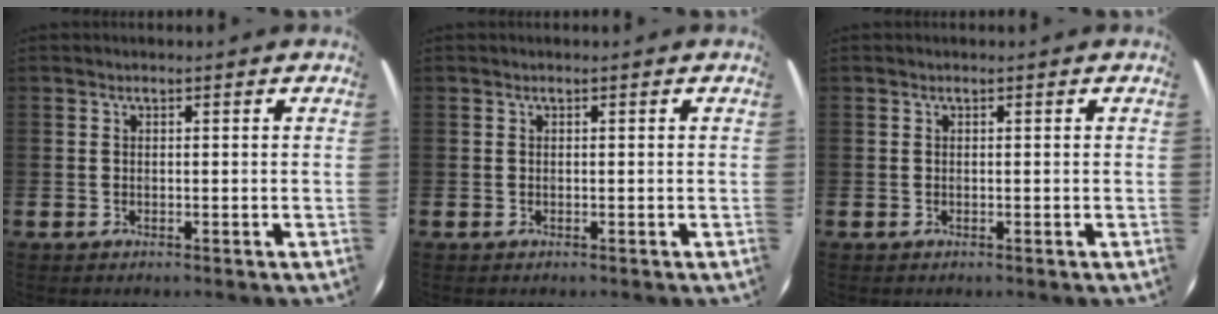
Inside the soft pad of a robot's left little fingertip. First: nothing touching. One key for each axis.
{"total": 0.0}
{"total": 0.0}